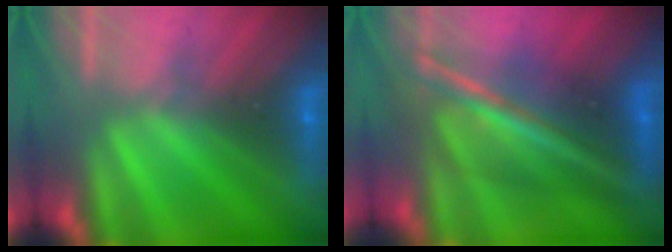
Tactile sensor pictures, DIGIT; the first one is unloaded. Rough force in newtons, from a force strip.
{"total": 7.8}